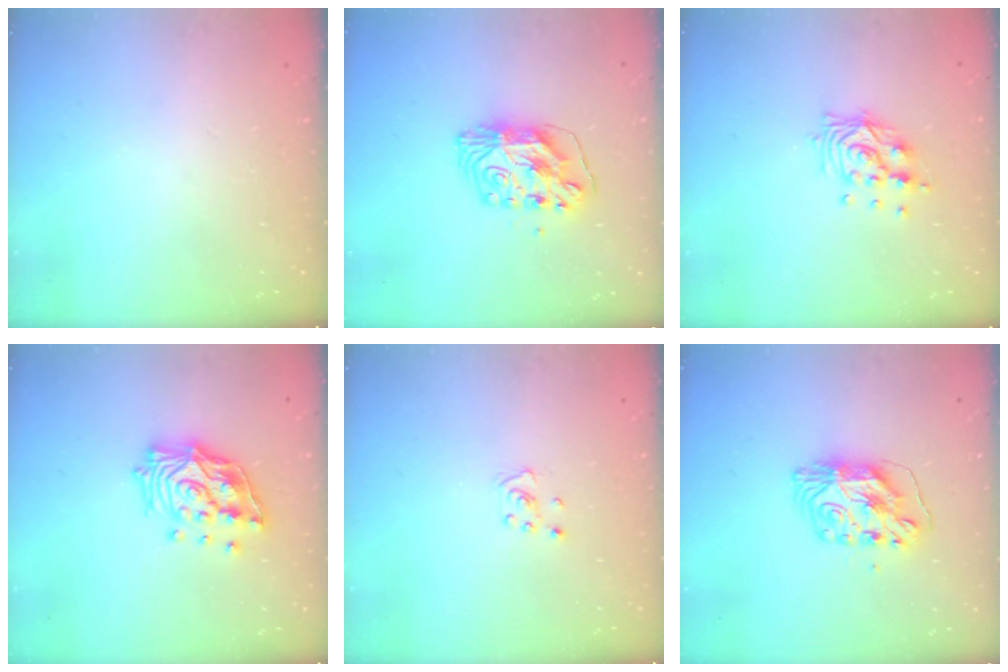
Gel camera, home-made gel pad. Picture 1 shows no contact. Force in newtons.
{"total": 9.6, "press": 9.6, "slide": 0.9}
{"total": 11.1, "press": 11.1, "slide": 0.9}
{"total": 17.0, "press": 16.9, "slide": 2.0}
{"total": 2.8, "press": 2.8, "slide": 0.3}
{"total": 9.2, "press": 9.2, "slide": 0.9}